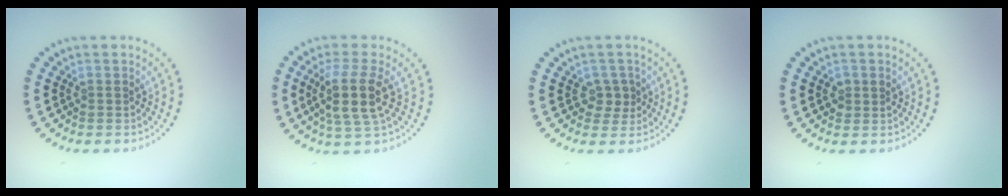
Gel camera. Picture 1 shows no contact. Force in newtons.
{"total": 4.1, "press": 3.5, "slide": 2.2}
{"total": 1.8, "press": 1.6, "slide": 0.8}
{"total": 1.2, "press": 1.2, "slide": 0.1}